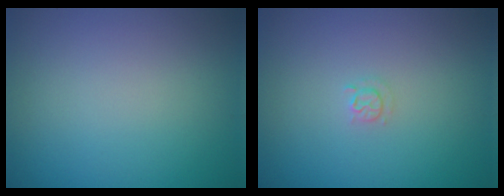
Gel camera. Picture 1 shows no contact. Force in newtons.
{"total": 0.9, "press": 0.9, "slide": 0.1}